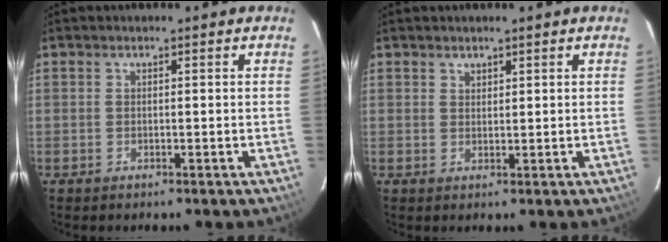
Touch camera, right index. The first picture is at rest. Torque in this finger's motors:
{"motor_torque": [-0.17, 0.22, -0.03, 0.00]}